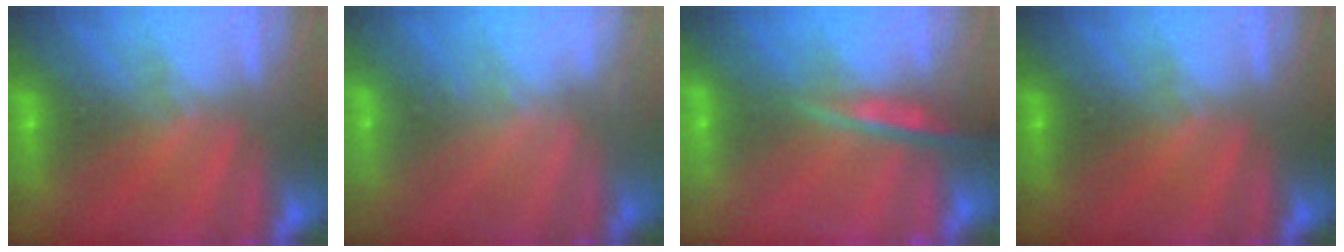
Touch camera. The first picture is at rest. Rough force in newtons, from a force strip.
{"total": 2.4}
{"total": 7.7}
{"total": 0.0}